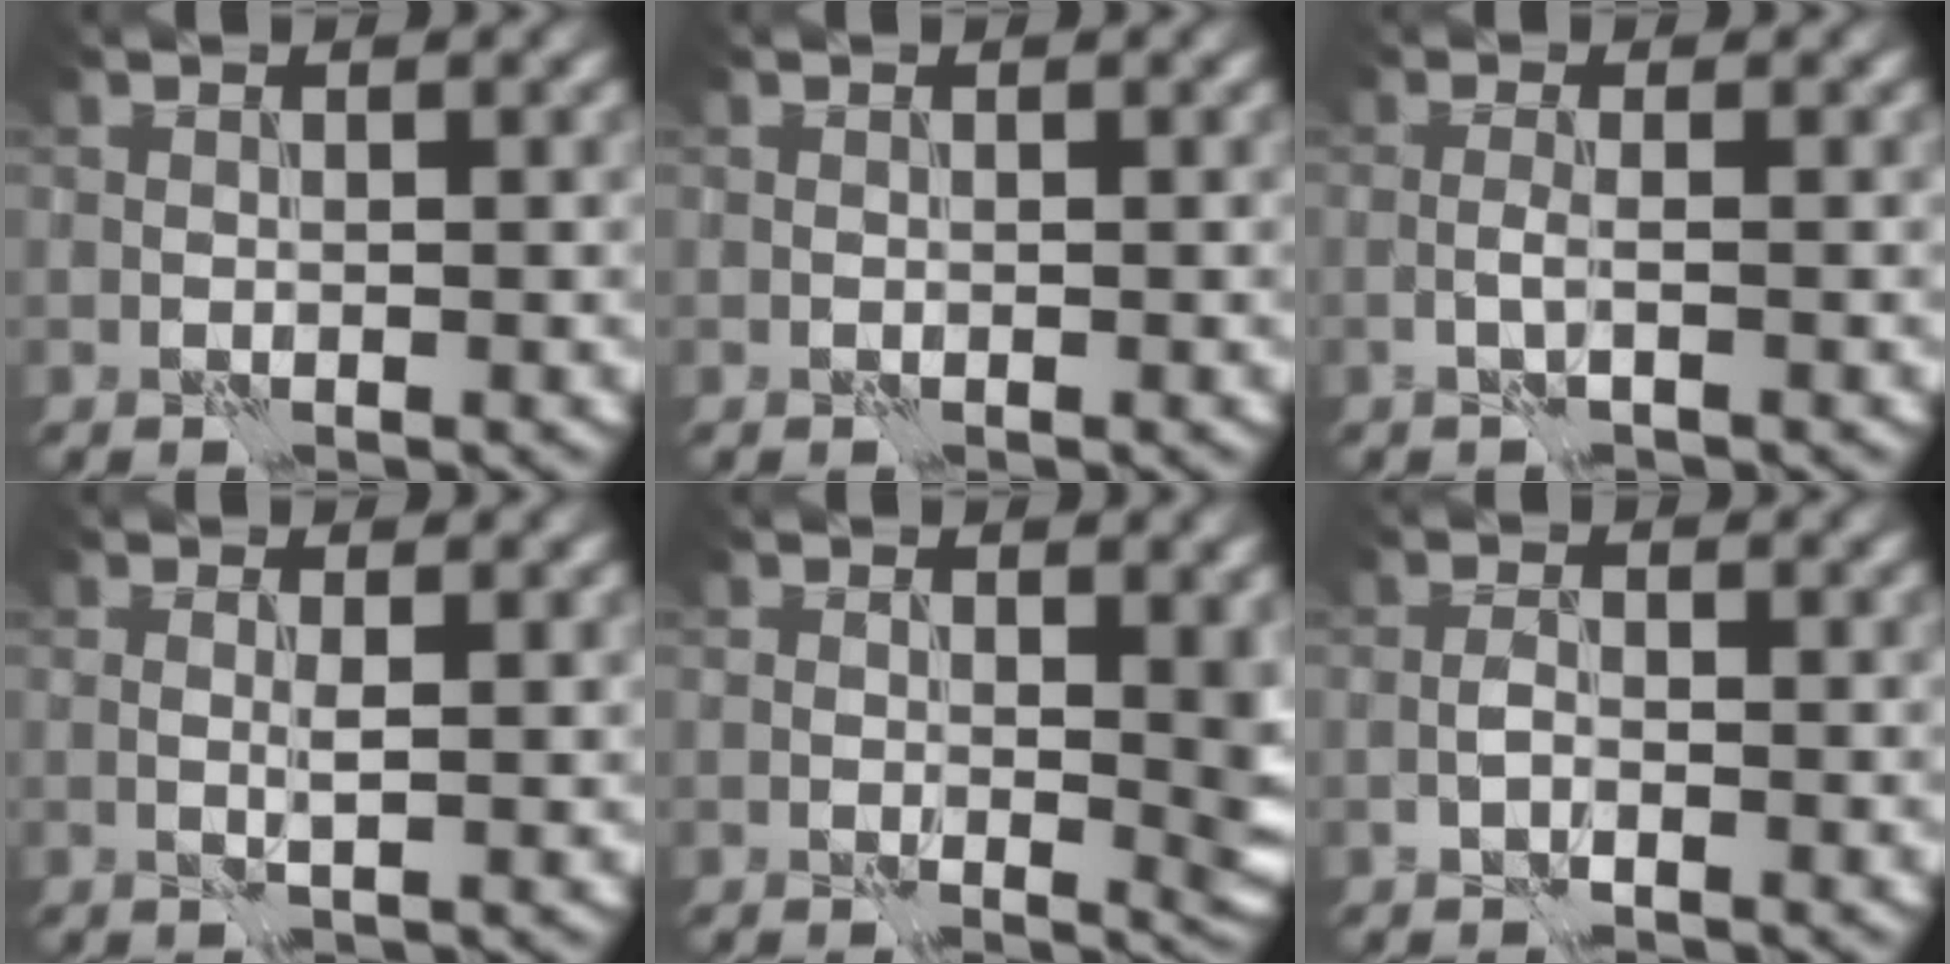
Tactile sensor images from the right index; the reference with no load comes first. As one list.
[{"total": 0.0}, {"total": 1.0, "force": [-0.3, -0.4, 0.9], "torque": [-0.021, 0.003, -0.009]}, {"total": 1.0, "force": [0.3, -0.3, 0.8], "torque": [-0.018, -0.001, 0.006]}, {"total": 4.1, "force": [0.1, 1.8, 3.7], "torque": [-0.041, -0.006, 0.003]}, {"total": 0.9, "force": [-0.6, 0.1, 0.6], "torque": [-0.012, 0.004, -0.014]}]